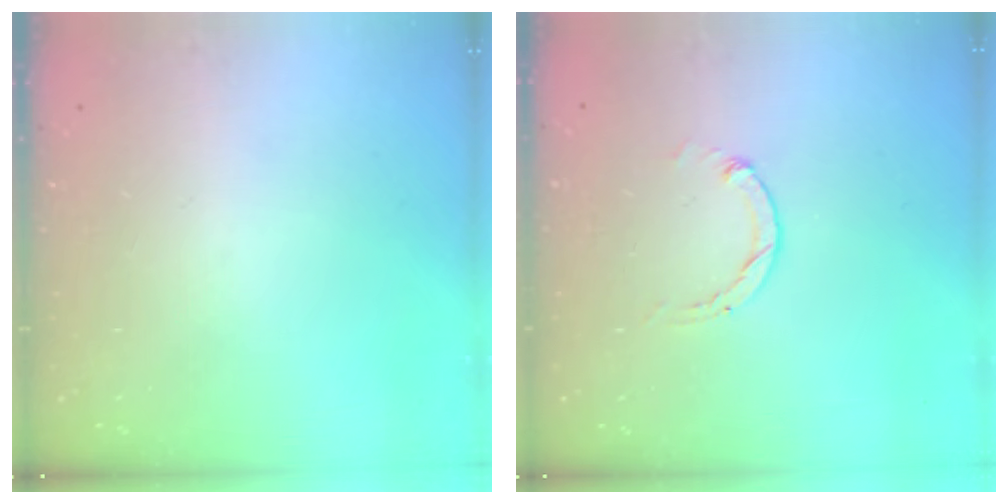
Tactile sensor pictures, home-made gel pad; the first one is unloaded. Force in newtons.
{"total": 1.2, "press": 1.2, "slide": 0.3}